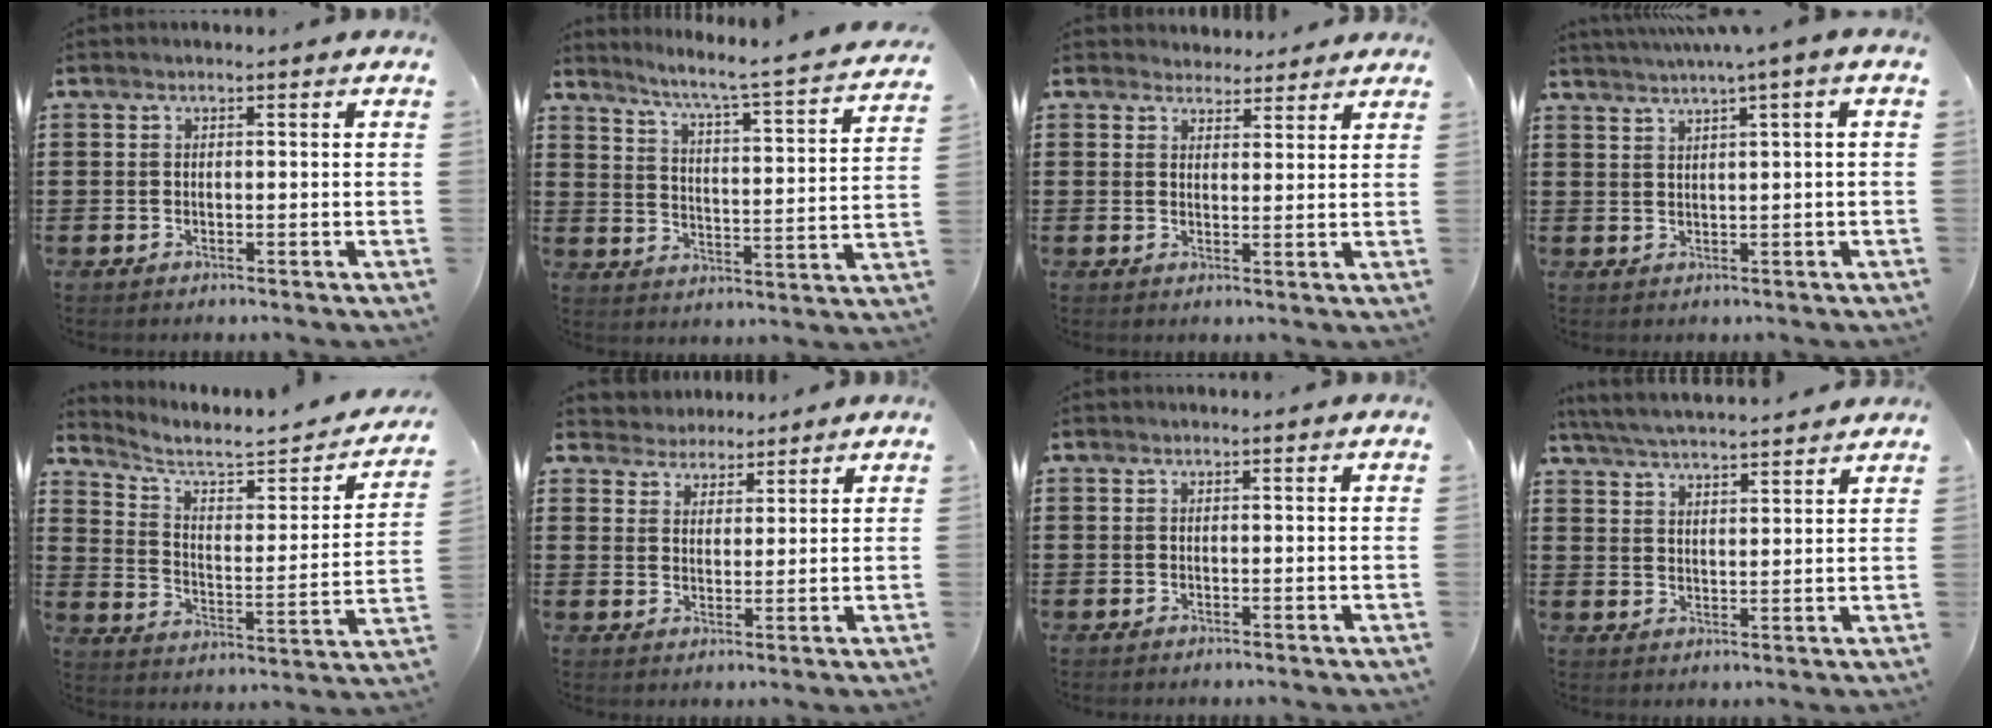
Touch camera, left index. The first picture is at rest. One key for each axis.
{"total": 4.7, "fx": 4.0, "fy": -0.9, "fz": 2.2, "tx": -0.065, "ty": -0.041, "tz": 0.053}
{"total": 2.9, "fx": 2.7, "fy": 1.1, "fz": 0.0, "tx": -0.009, "ty": -0.001, "tz": 0.052}
{"total": 2.2, "fx": 0.9, "fy": -0.7, "fz": 1.9, "tx": -0.036, "ty": -0.006, "tz": 0.014}
{"total": 4.9, "fx": 3.9, "fy": 1.1, "fz": 2.7, "tx": -0.076, "ty": -0.029, "tz": 0.058}
{"total": 3.6, "fx": 3.1, "fy": 1.7, "fz": -0.6, "tx": -0.008, "ty": -0.004, "tz": 0.057}
{"total": 0.0}
{"total": 4.8, "fx": 4.7, "fy": -0.1, "fz": 1.2, "tx": -0.040, "ty": -0.022, "tz": 0.082}